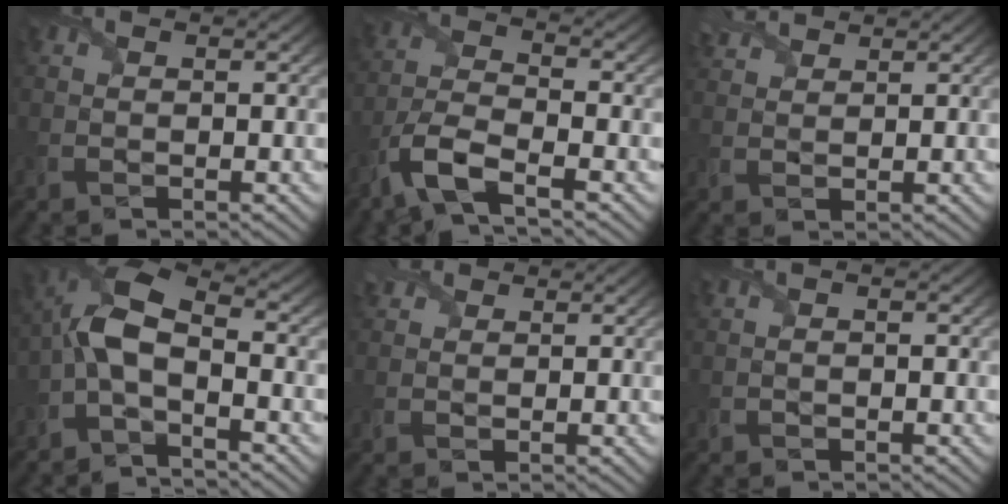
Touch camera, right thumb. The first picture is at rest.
{"total": 7.1, "force": [-4.5, 1.9, 5.1], "torque": [-0.117, -0.005, -0.107]}
{"total": 3.8, "force": [3.1, 1.4, 1.5], "torque": [-0.042, 0.016, 0.065]}
{"total": 7.0, "force": [-2.2, 3.3, 5.8], "torque": [-0.125, 0.014, -0.062]}
{"total": 2.3, "force": [1.8, 1.3, 0.7], "torque": [-0.021, 0.010, 0.036]}
{"total": 0.8, "force": [0.4, 0.2, 0.6], "torque": [-0.018, 0.005, 0.004]}